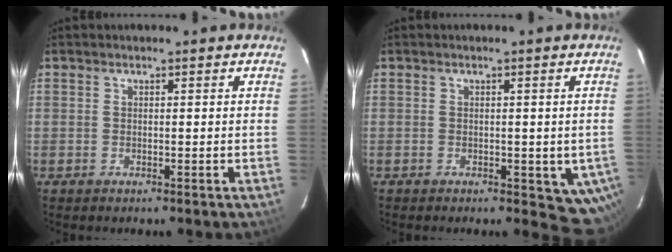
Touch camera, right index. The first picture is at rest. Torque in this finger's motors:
{"motor_torque": [0.95, -0.60, 0.42, 0.01]}